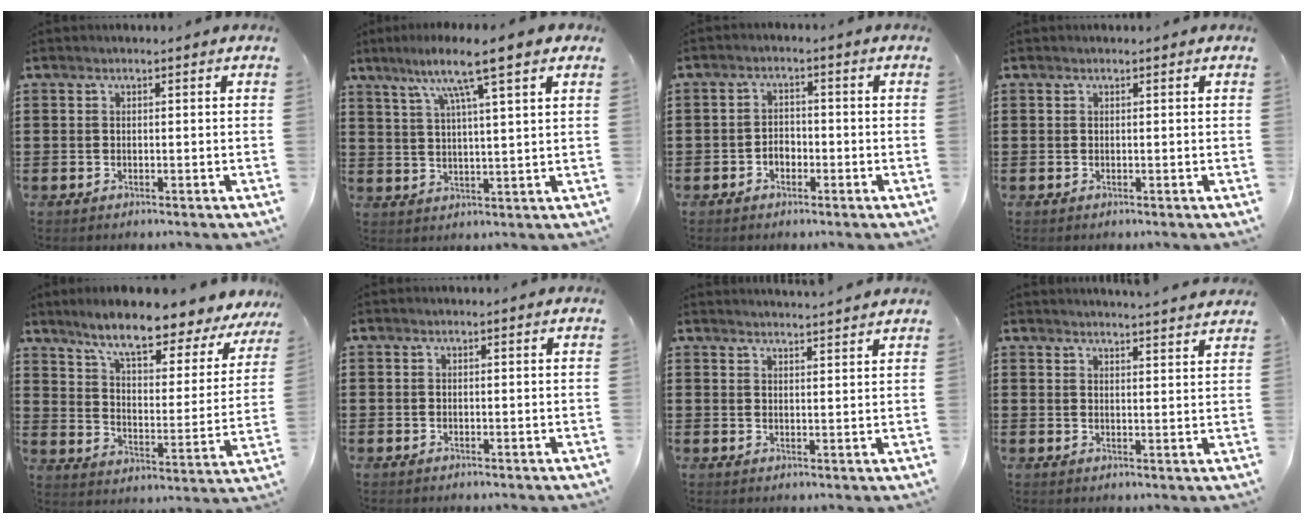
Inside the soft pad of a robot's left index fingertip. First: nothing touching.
{"total": 8.8, "force": [6.0, 0.0, 6.4], "torque": [-0.133, -0.015, 0.098]}
{"total": 2.2, "force": [-1.3, 1.4, 0.9], "torque": [-0.022, 0.005, -0.029]}
{"total": 0.0}
{"total": 8.8, "force": [7.5, 0.6, 4.6], "torque": [-0.103, -0.051, 0.119]}
{"total": 0.0}
{"total": 2.5, "force": [2.5, -0.5, 0.1], "torque": [-0.008, -0.010, 0.047]}
{"total": 3.0, "force": [2.9, -0.7, 0.2], "torque": [-0.011, -0.014, 0.053]}